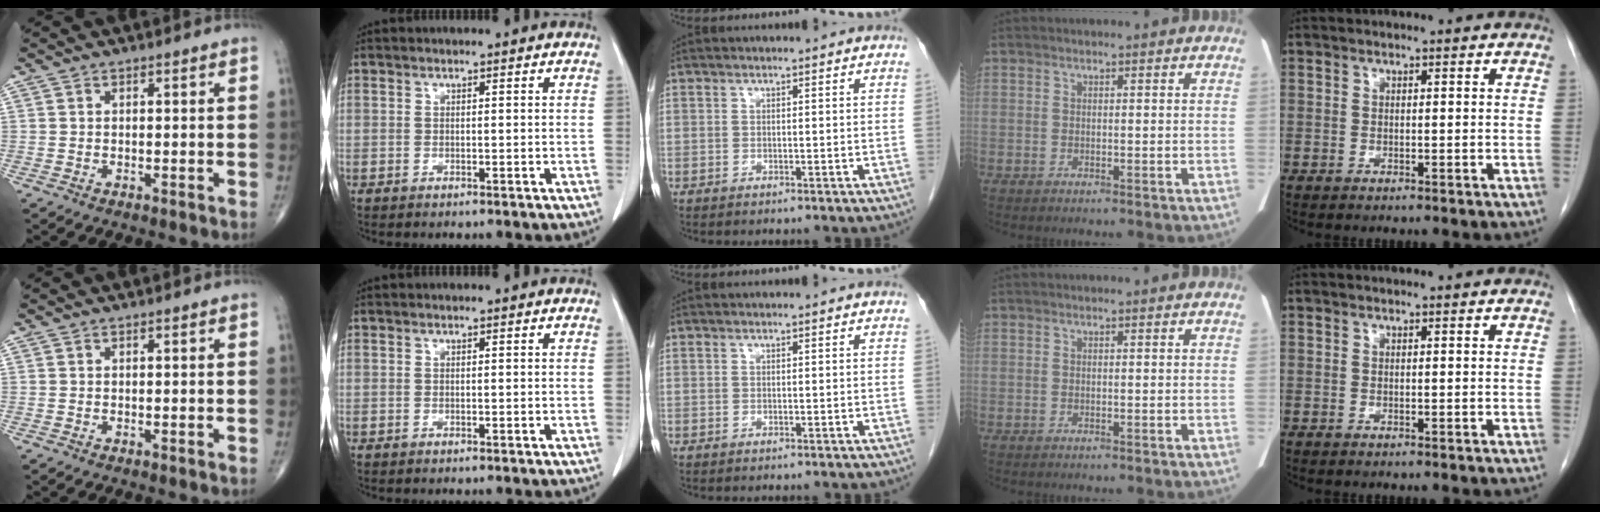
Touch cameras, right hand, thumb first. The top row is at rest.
{}